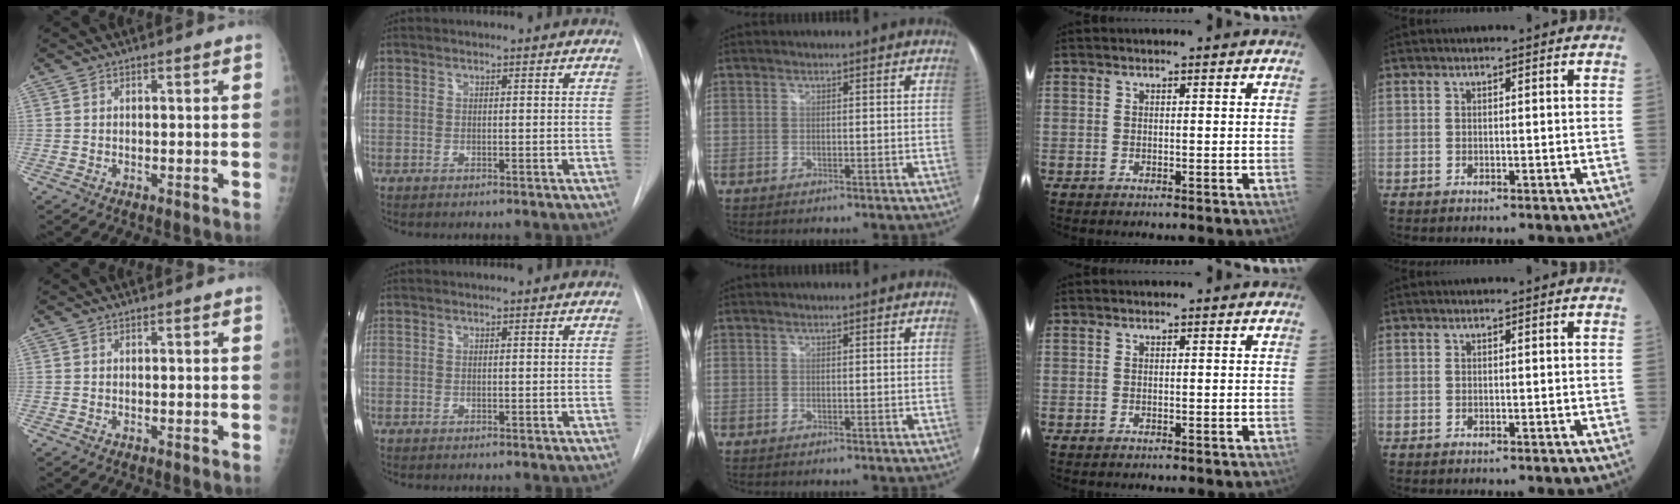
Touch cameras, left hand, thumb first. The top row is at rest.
{}